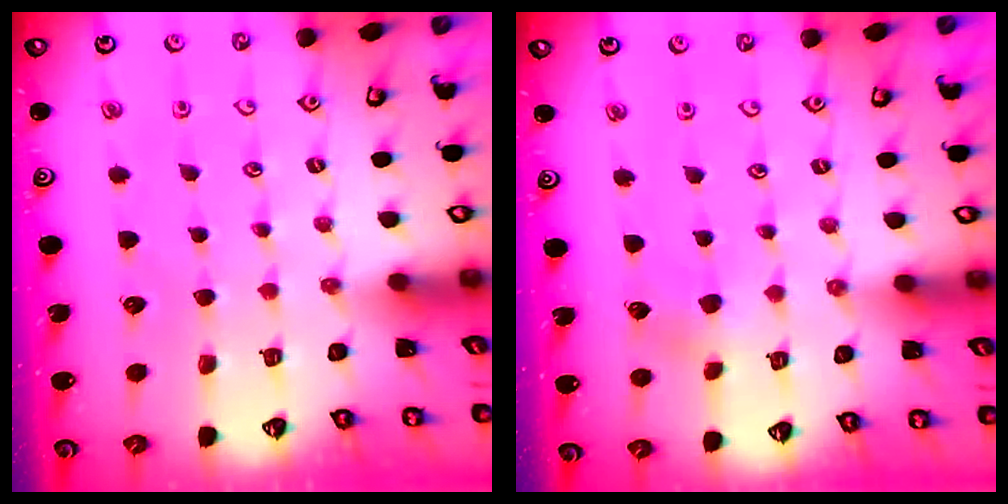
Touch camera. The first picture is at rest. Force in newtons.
{"total": 1.8, "press": 1.8, "slide": 0.2}